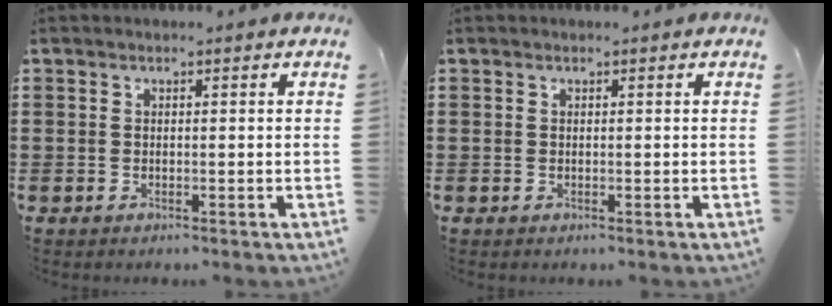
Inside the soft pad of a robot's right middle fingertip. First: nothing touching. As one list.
[{"total": 0.0}]